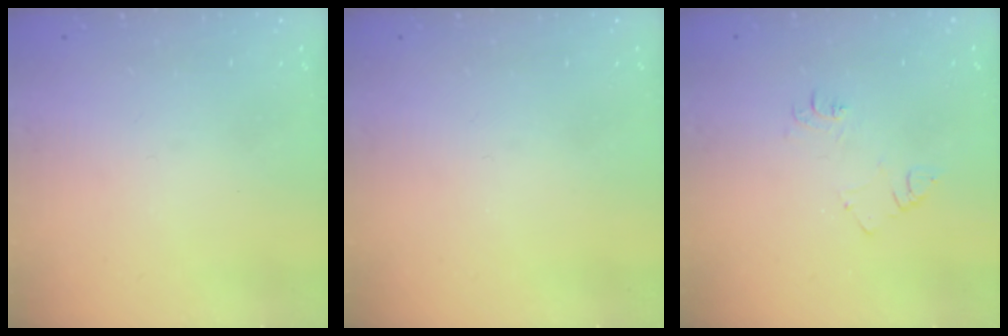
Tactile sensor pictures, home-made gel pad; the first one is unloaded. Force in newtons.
{"total": 0.0}
{"total": 6.7, "press": 6.7, "slide": 0.8}